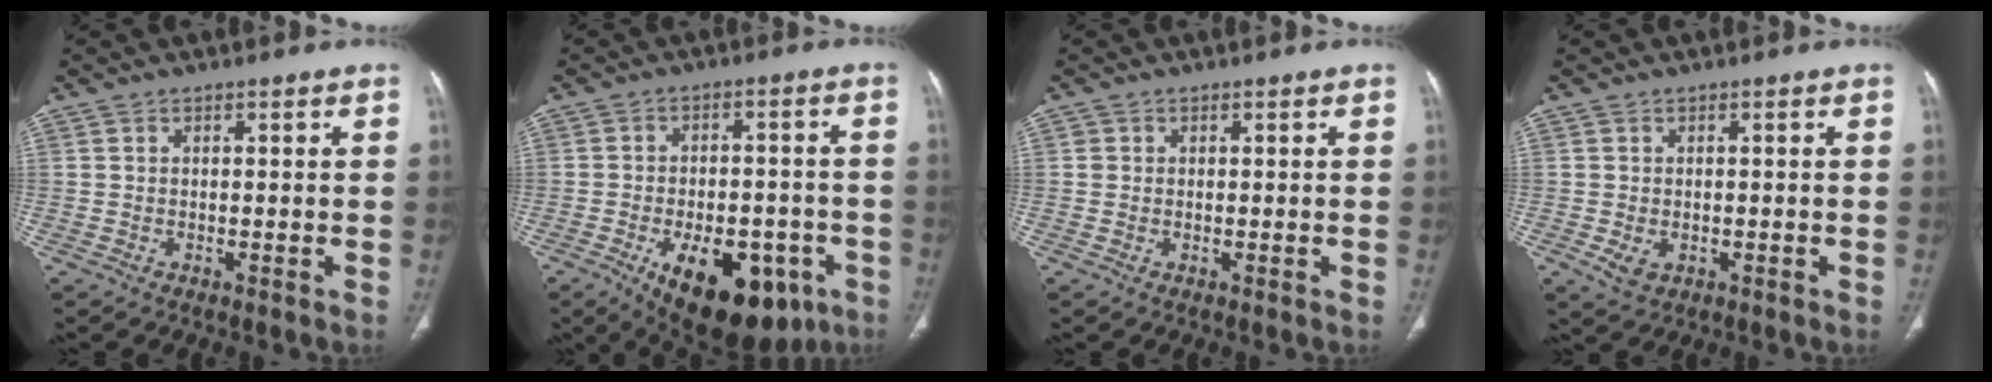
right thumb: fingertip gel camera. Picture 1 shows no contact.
{"total": 18.6, "force": [-8.4, 9.8, 13.4], "torque": [-0.159, 0.019, -0.103]}
{"total": 0.7, "force": [0.1, 0.7, 0.1], "torque": [0.004, 0.003, 0.002]}
{"total": 2.8, "force": [-0.7, 2.1, 1.7], "torque": [-0.030, -0.004, -0.002]}